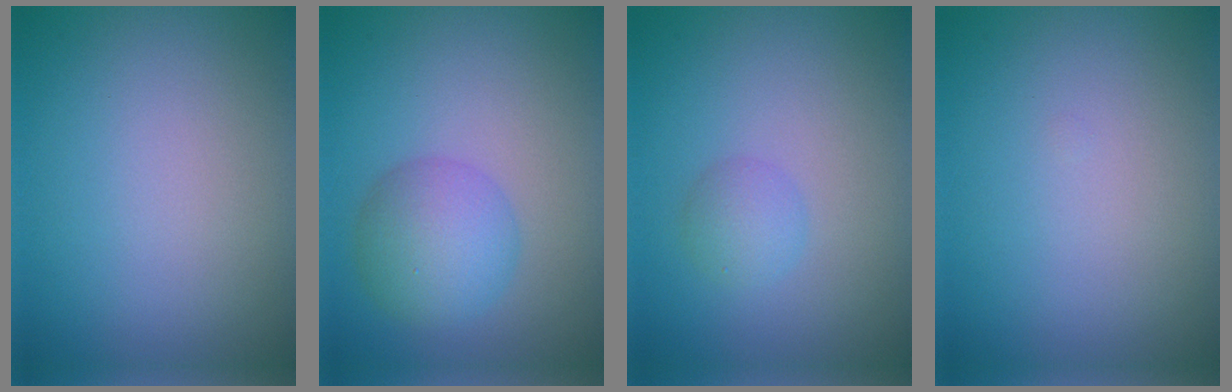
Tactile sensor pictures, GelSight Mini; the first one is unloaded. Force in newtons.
{"total": 4.5, "press": 4.5, "slide": 0.1}
{"total": 1.7, "press": 1.7, "slide": 0.1}
{"total": 0.0}